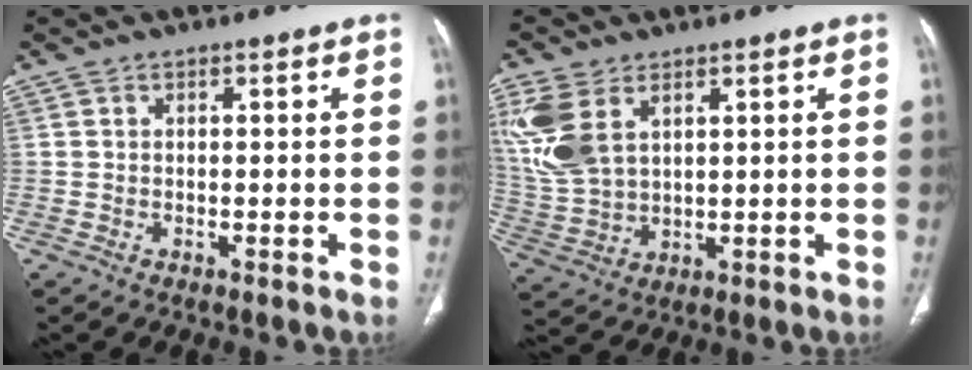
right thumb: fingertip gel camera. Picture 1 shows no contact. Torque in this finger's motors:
{"motor_torque": [0.52, 2.51, 1.22, 0.64, 0.17]}